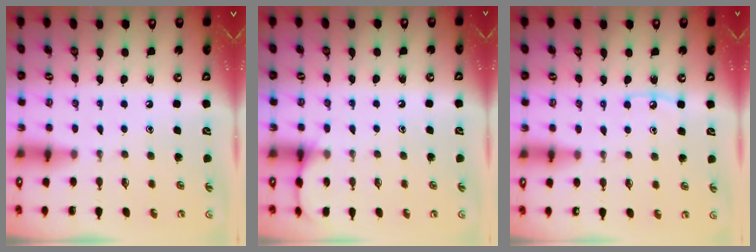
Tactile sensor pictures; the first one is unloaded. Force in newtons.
{"total": 6.7, "press": 6.6, "slide": 0.8}
{"total": 4.4, "press": 4.3, "slide": 0.6}